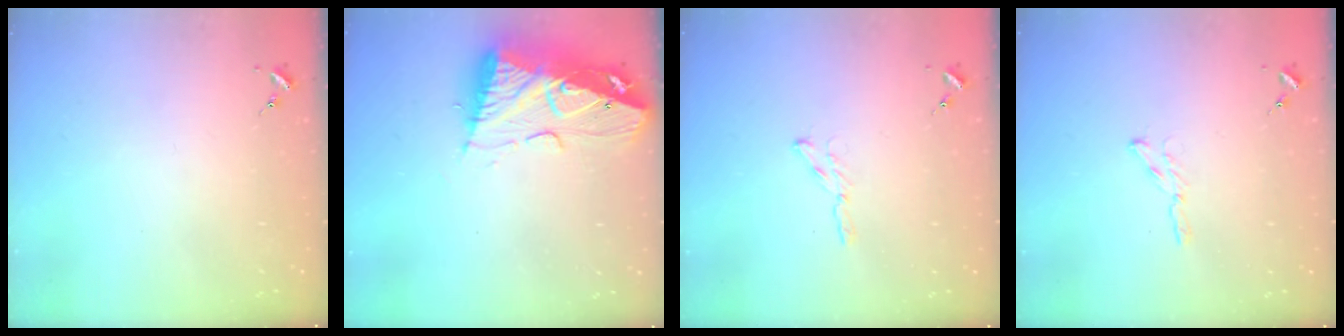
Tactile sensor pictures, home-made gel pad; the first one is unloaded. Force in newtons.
{"total": 14.6, "press": 14.5, "slide": 1.7}
{"total": 2.7, "press": 2.7, "slide": 0.2}
{"total": 2.7, "press": 2.7, "slide": 0.2}